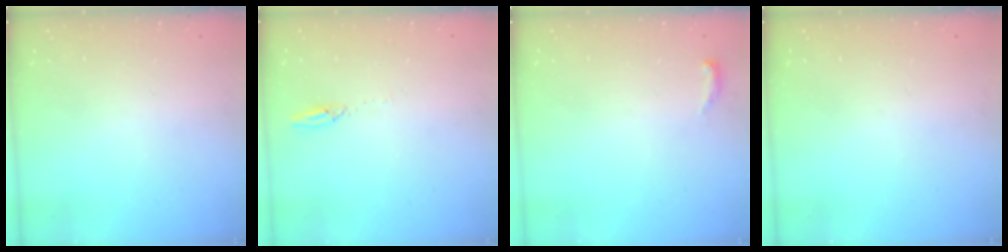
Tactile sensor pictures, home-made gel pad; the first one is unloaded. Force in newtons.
{"total": 2.7, "press": 2.7, "slide": 0.2}
{"total": 6.9, "press": 2.8, "slide": 6.3}
{"total": 1.0, "press": 0.0, "slide": 1.0}